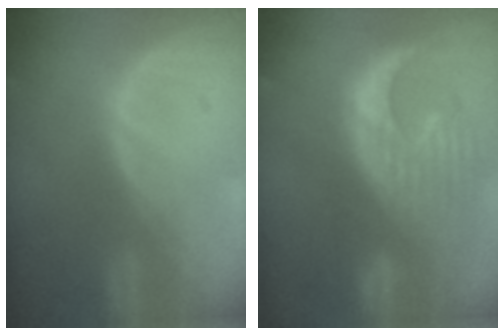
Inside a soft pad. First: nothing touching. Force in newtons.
{"total": 13.3, "press": 11.3, "slide": 7.0}